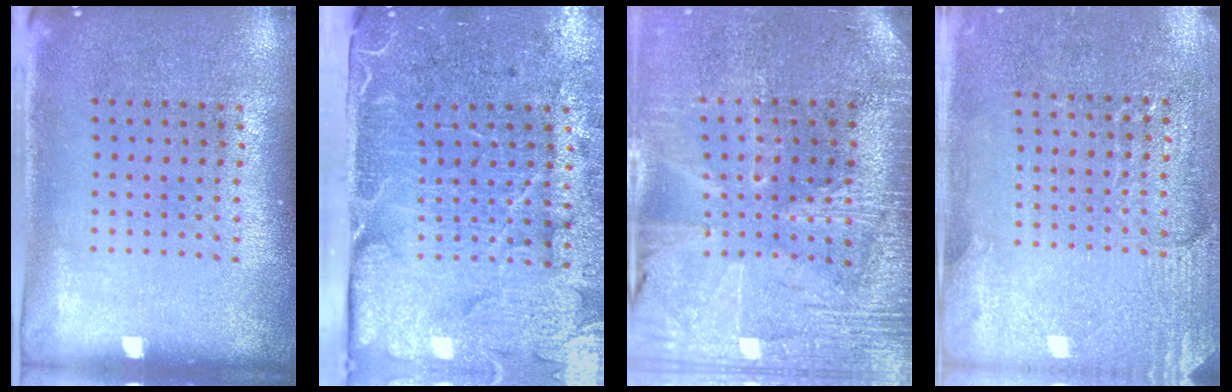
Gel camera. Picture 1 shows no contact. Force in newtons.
{"total": 4.9, "press": 4.0, "slide": 3.0}
{"total": 3.5, "press": 3.3, "slide": 1.2}
{"total": 2.9, "press": 2.9, "slide": 0.5}